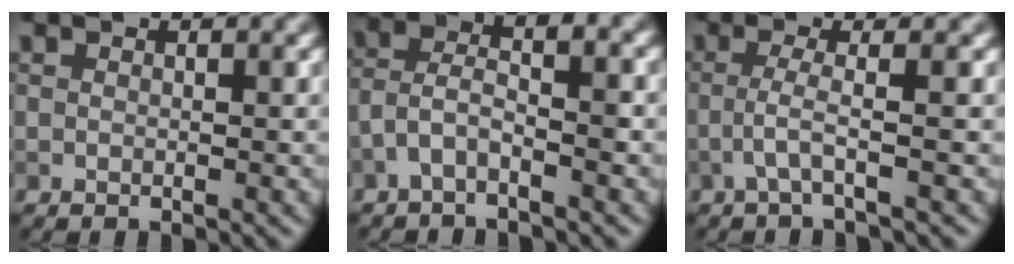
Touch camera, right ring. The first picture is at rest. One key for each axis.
{"total": 3.8, "fx": -1.3, "fy": 1.3, "fz": 3.4, "tx": -0.076, "ty": 0.018, "tz": -0.034}
{"total": 2.4, "fx": -0.6, "fy": 0.2, "fz": 2.3, "tx": -0.043, "ty": 0.003, "tz": -0.021}